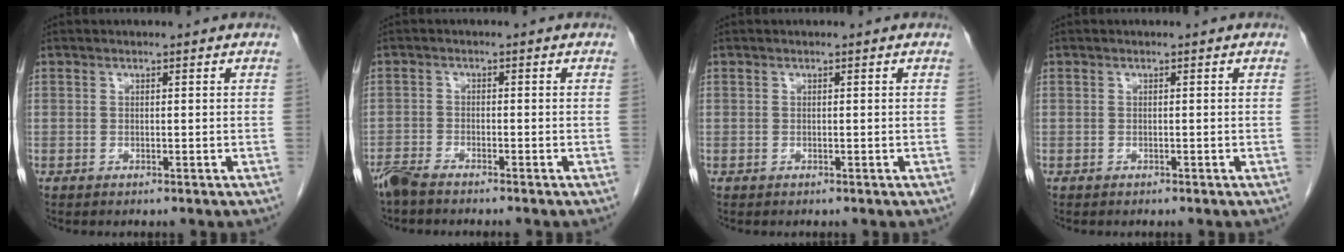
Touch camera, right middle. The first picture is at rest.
{"total": 3.6, "force": [-3.3, 0.2, 1.6], "torque": [-0.027, -0.009, -0.060]}
{"total": 0.0}
{"total": 0.0}